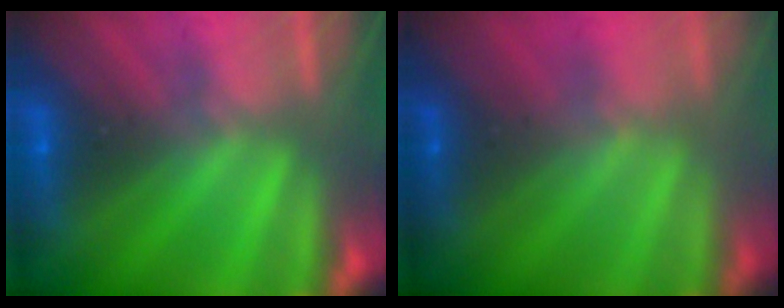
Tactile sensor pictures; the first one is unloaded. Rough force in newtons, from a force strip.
{"total": 1.4}